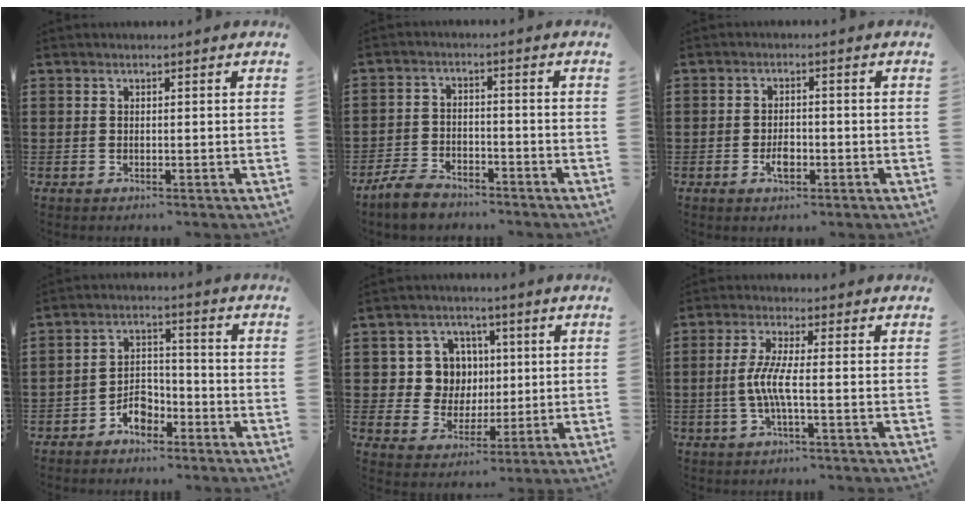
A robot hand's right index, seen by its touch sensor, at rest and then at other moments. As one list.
[{"total": 4.2, "force": [-3.9, 1.0, 1.1], "torque": [-0.035, 0.004, -0.081]}, {"total": 2.8, "force": [-1.1, 1.3, 2.2], "torque": [-0.039, 0.002, -0.018]}, {"total": 4.7, "force": [-3.4, 2.7, 1.8], "torque": [-0.036, 0.010, -0.066]}, {"total": 7.8, "force": [1.3, 7.2, 2.8], "torque": [-0.080, 0.018, 0.026]}, {"total": 5.2, "force": [-1.1, 0.2, 5.0], "torque": [-0.119, -0.012, -0.033]}]